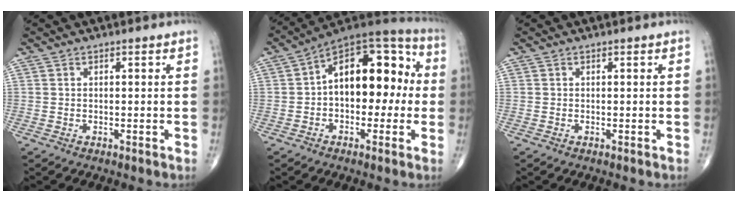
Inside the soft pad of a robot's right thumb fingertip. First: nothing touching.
{"total": 17.1, "force": [0.6, 9.9, 13.9], "torque": [-0.168, 0.049, -0.005]}
{"total": 0.0}